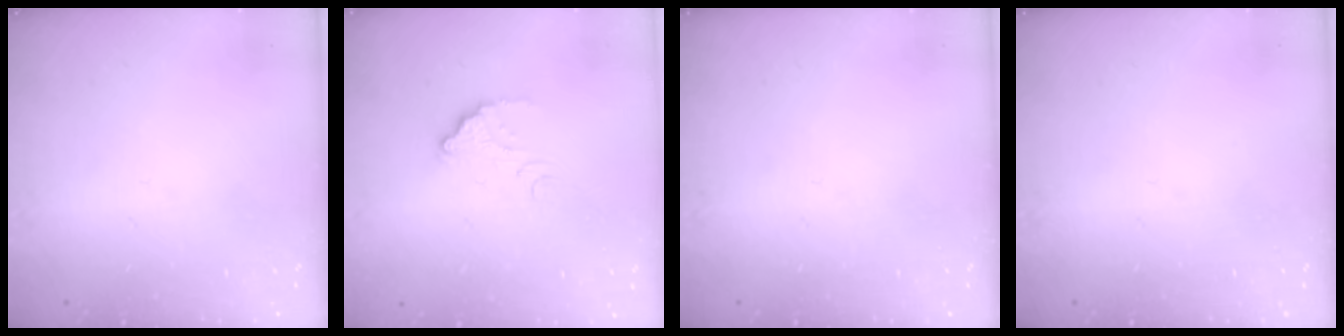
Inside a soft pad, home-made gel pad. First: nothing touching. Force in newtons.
{"total": 7.3, "press": 7.3, "slide": 0.4}
{"total": 0.0}
{"total": 0.0}